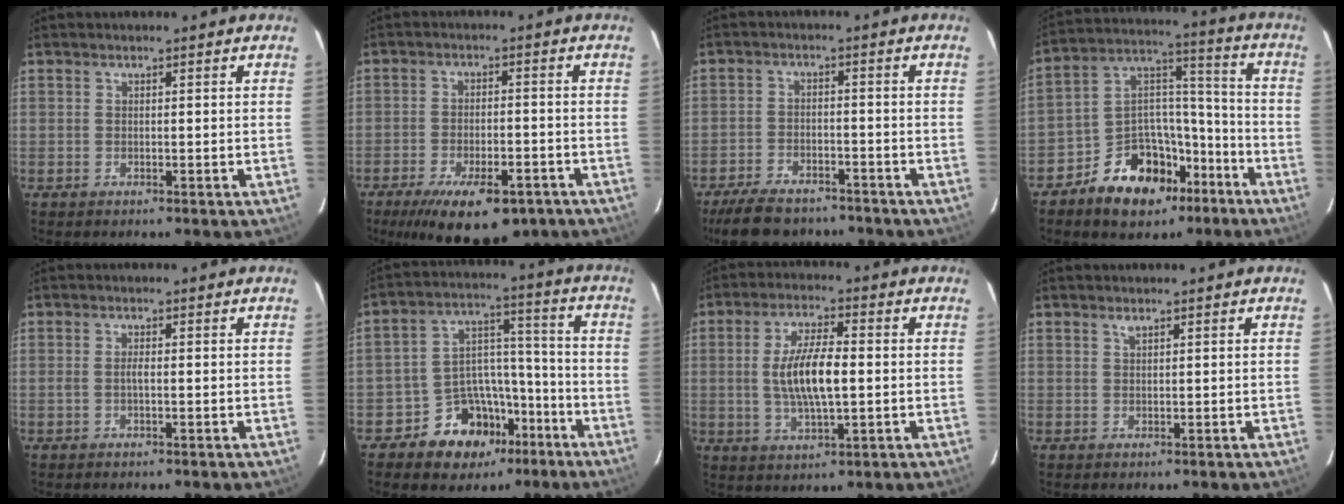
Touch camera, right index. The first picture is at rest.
{"total": 15.4, "force": [-10.3, 5.9, 9.8], "torque": [-0.187, -0.026, -0.147]}
{"total": 12.2, "force": [-10.1, 4.7, 5.1], "torque": [-0.123, -0.009, -0.156]}
{"total": 15.6, "force": [-9.7, 9.9, 7.1], "torque": [-0.137, 0.054, -0.143]}
{"total": 1.2, "force": [-0.3, 0.1, 1.1], "torque": [-0.022, 0.002, -0.006]}
{"total": 12.3, "force": [-7.7, 8.7, 4.0], "torque": [-0.076, 0.045, -0.112]}
{"total": 9.7, "force": [-0.2, 3.0, 9.2], "torque": [-0.178, 0.001, 0.000]}
{"total": 0.7, "force": [0.6, 0.1, 0.4], "torque": [-0.007, 0.002, 0.011]}